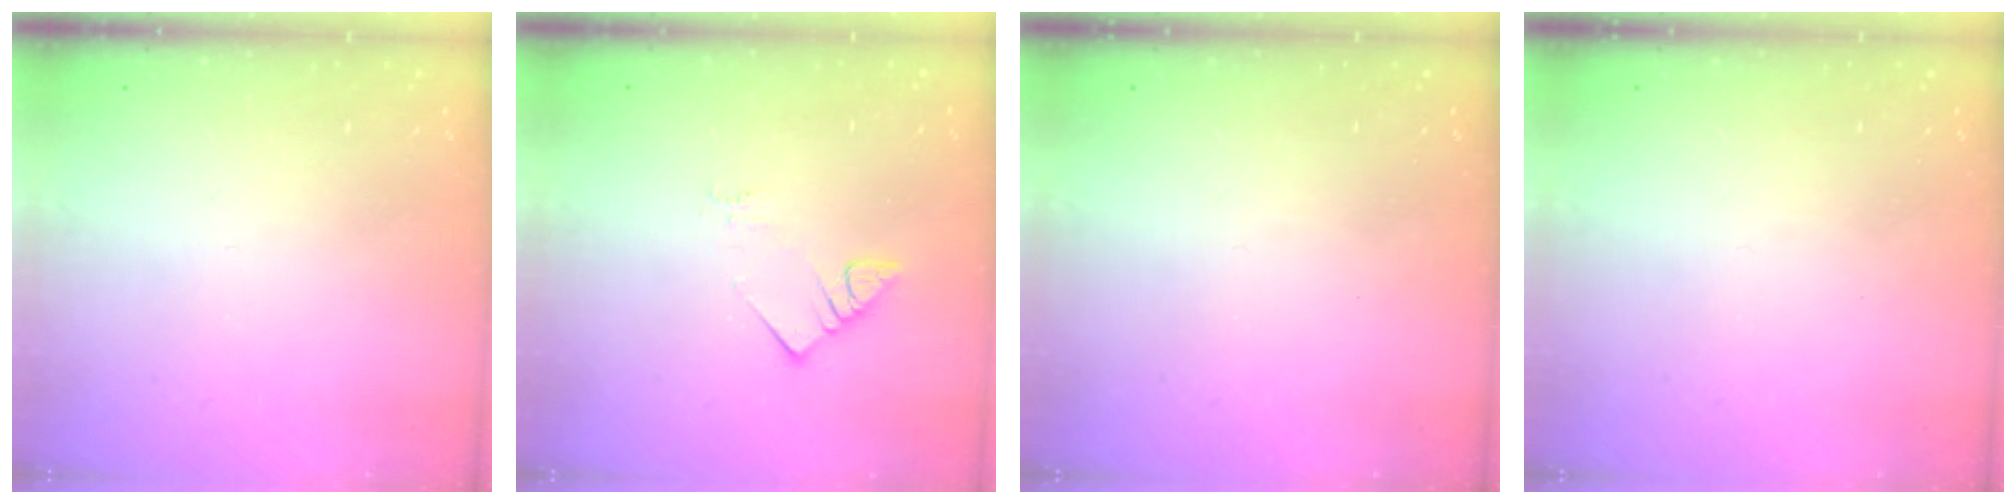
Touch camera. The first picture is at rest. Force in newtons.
{"total": 4.7, "press": 4.7, "slide": 0.4}
{"total": 0.0}
{"total": 0.0}